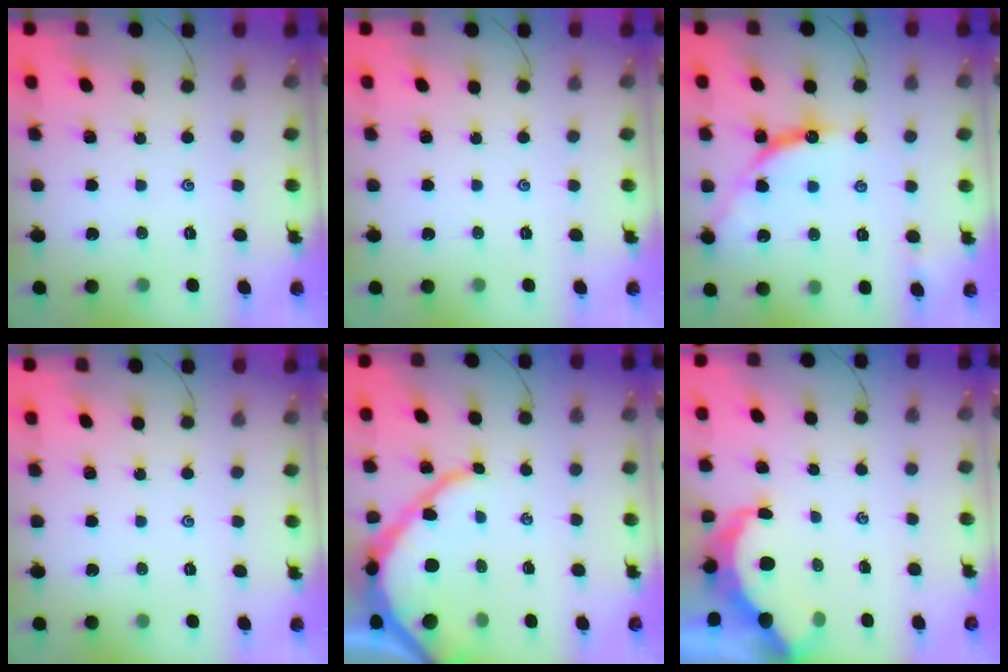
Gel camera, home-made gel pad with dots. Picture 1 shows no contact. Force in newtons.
{"total": 0.0}
{"total": 11.3, "press": 11.3, "slide": 0.9}
{"total": 0.0}
{"total": 11.3, "press": 11.2, "slide": 1.2}
{"total": 6.4, "press": 6.3, "slide": 0.9}